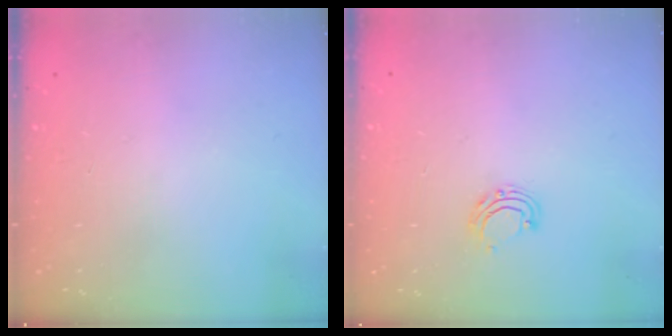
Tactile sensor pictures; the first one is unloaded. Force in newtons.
{"total": 6.6, "press": 6.6, "slide": 0.7}